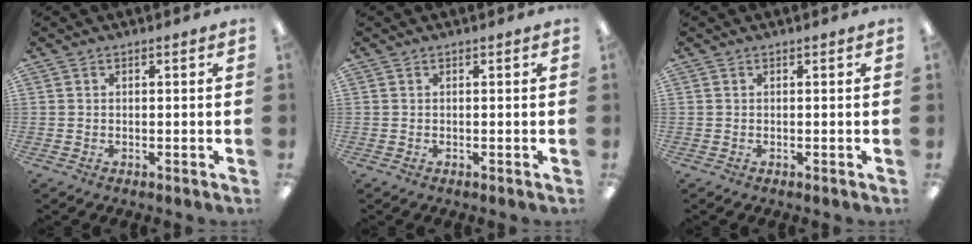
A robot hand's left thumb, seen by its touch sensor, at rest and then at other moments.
{"total": 0.0}
{"total": 0.0}